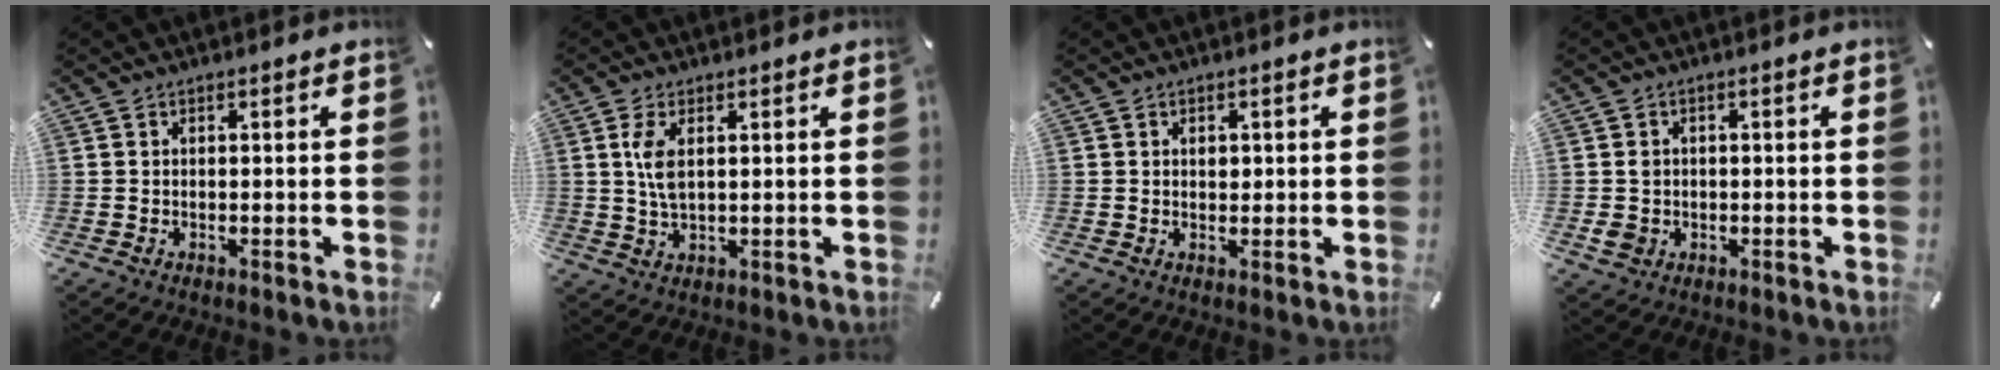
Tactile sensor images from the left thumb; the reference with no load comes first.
{"total": 5.2, "force": [1.5, 2.3, 4.4], "torque": [-0.109, -0.001, 0.021]}
{"total": 1.4, "force": [0.4, 1.2, 0.6], "torque": [-0.006, 0.002, 0.005]}
{"total": 2.6, "force": [-0.3, 2.4, 0.8], "torque": [-0.014, -0.004, -0.009]}